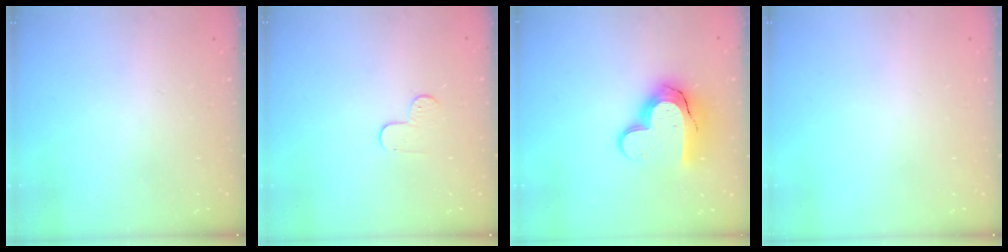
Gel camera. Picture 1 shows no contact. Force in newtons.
{"total": 5.9, "press": 5.9, "slide": 0.5}
{"total": 14.2, "press": 14.1, "slide": 1.0}
{"total": 0.0}